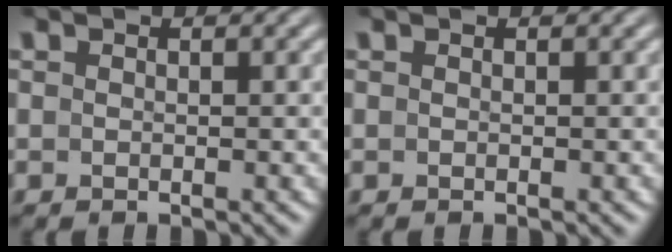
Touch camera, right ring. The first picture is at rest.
{"total": 0.0}